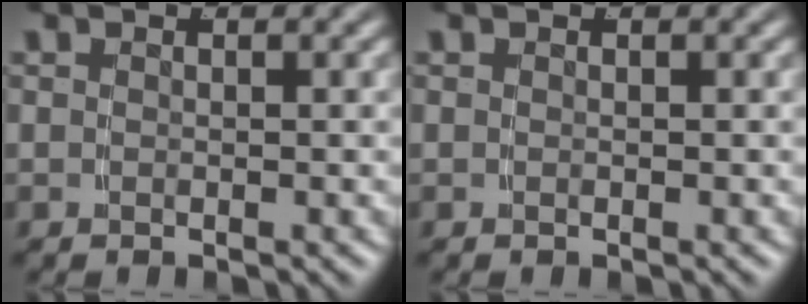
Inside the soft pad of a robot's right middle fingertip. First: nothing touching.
{"total": 0.0}